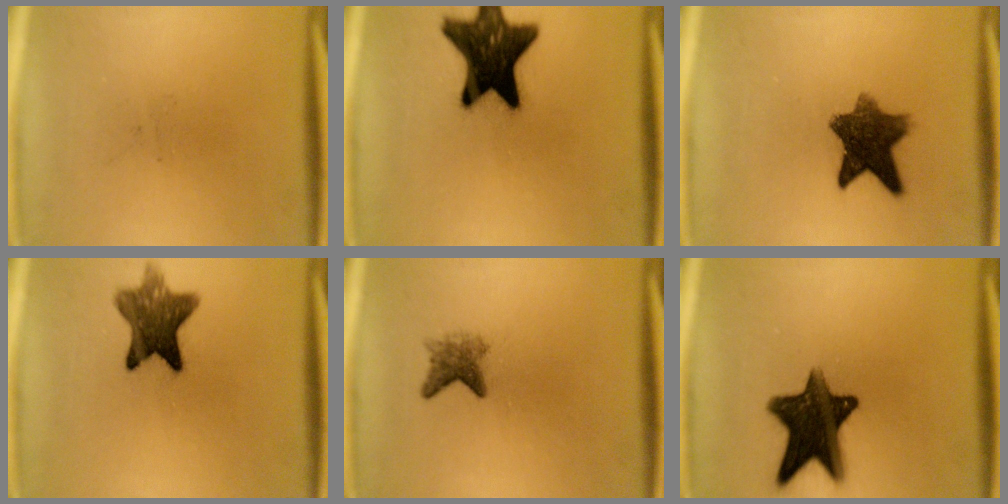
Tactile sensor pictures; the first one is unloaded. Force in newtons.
{"total": 18.2}
{"total": 9.5}
{"total": 9.6}
{"total": 2.9}
{"total": 14.0}